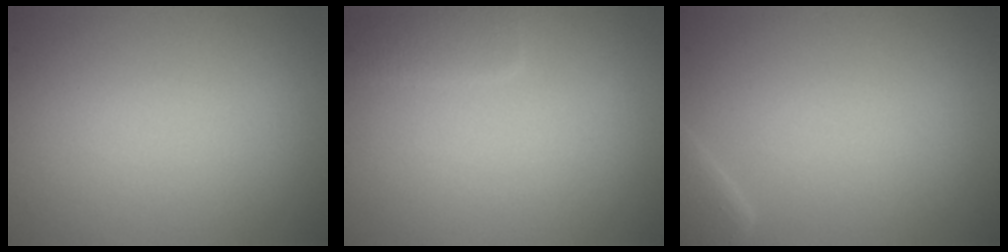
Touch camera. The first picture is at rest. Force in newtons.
{"total": 1.6, "press": 1.6, "slide": 0.0}
{"total": 1.8, "press": 1.8, "slide": 0.1}